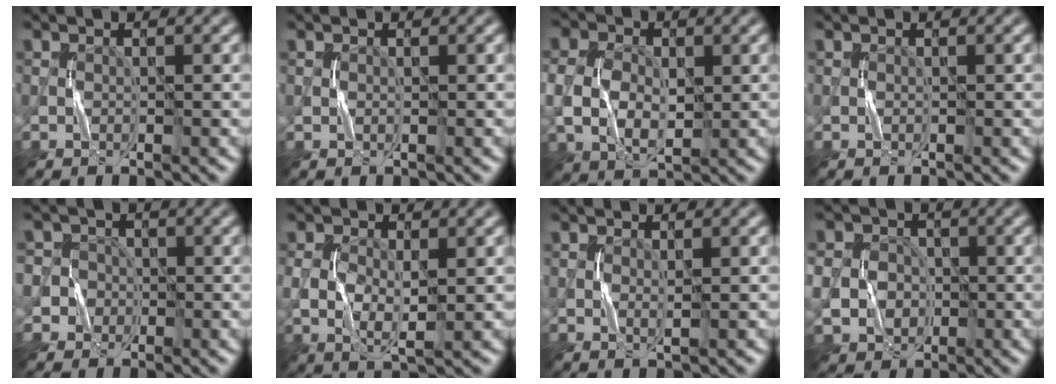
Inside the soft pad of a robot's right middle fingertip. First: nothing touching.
{"total": 0.0}
{"total": 5.3, "force": [0.3, 4.0, 3.6], "torque": [-0.085, -0.002, 0.016]}
{"total": 0.0}
{"total": 4.3, "force": [-1.4, 4.0, 0.4], "torque": [0.011, 0.008, -0.051]}
{"total": 3.8, "force": [0.2, 2.3, 3.0], "torque": [-0.063, -0.004, 0.007]}
{"total": 0.6, "force": [0.4, 0.0, 0.5], "torque": [-0.006, 0.000, 0.008]}
{"total": 4.0, "force": [-0.4, 3.6, 1.7], "torque": [-0.024, -0.003, -0.013]}